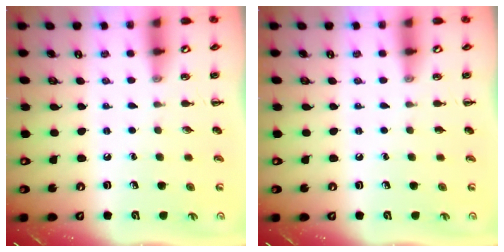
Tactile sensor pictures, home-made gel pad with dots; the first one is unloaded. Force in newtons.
{"total": 0.0}